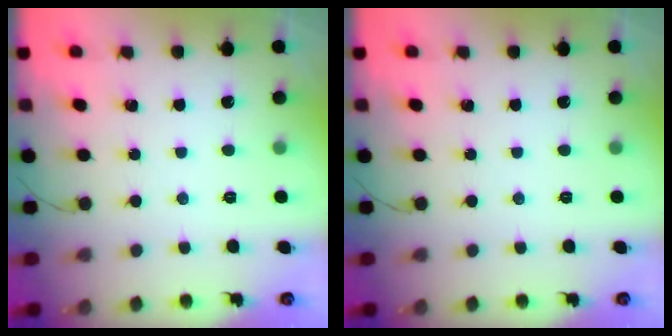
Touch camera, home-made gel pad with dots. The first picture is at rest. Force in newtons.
{"total": 0.0}